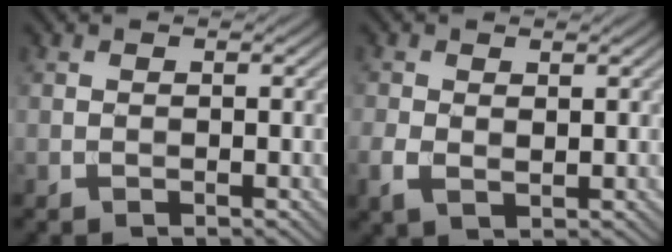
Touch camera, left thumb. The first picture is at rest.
{"total": 2.6, "force": [0.1, 1.5, 2.1], "torque": [-0.051, -0.005, 0.005]}